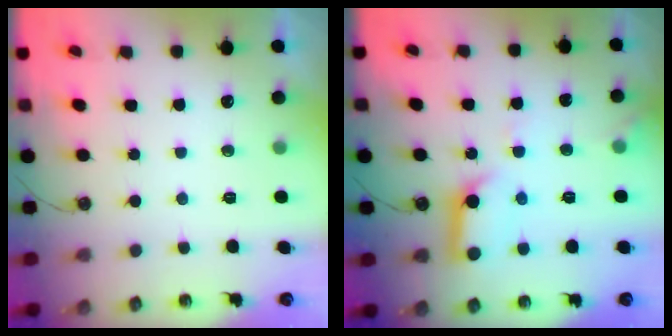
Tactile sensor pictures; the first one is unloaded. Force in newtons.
{"total": 13.0, "press": 12.9, "slide": 1.5}